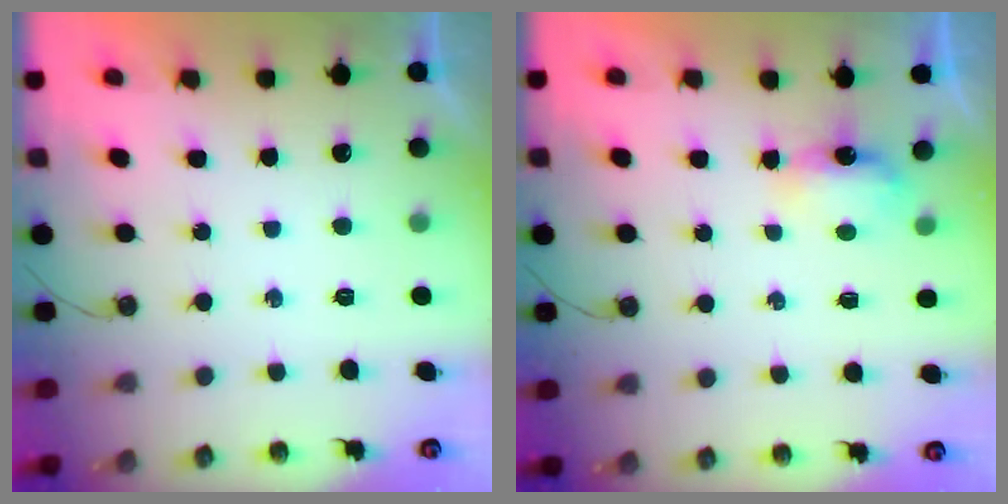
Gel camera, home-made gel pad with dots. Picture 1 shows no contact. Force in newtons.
{"total": 3.7, "press": 3.7, "slide": 0.4}